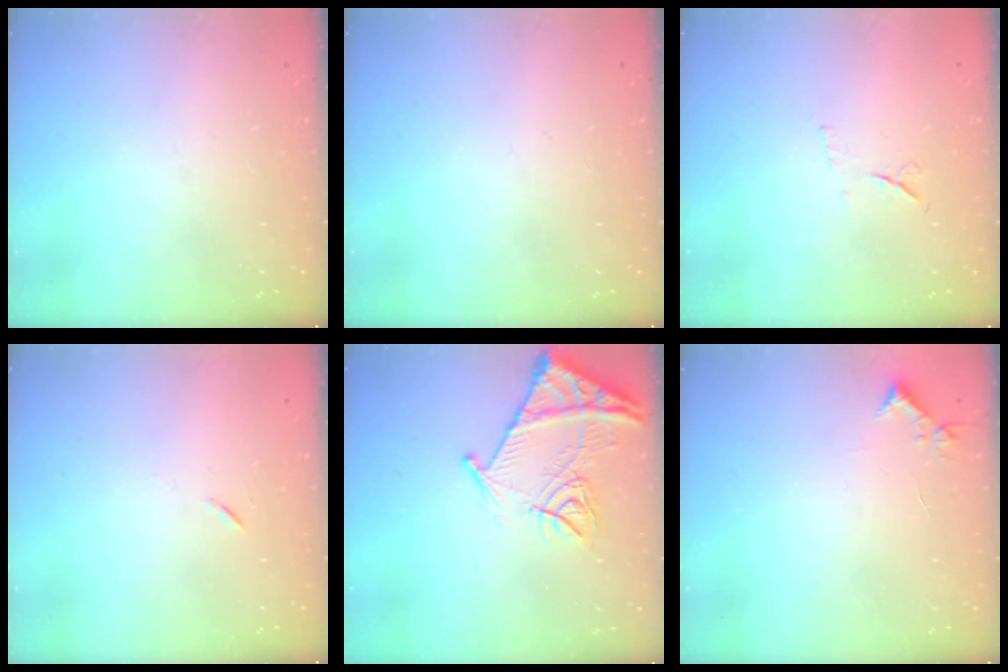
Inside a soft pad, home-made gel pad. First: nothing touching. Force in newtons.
{"total": 0.0}
{"total": 6.2, "press": 6.2, "slide": 0.9}
{"total": 5.8, "press": 5.4, "slide": 2.1}
{"total": 13.6, "press": 13.6, "slide": 1.5}
{"total": 4.4, "press": 4.4, "slide": 0.5}